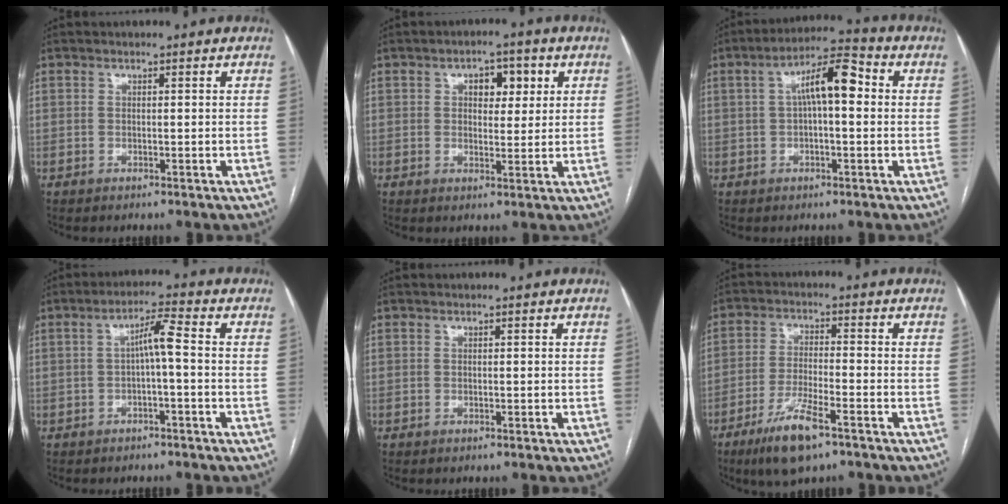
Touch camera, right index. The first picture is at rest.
{"total": 5.2, "force": [1.9, 2.9, 3.9], "torque": [-0.052, 0.013, 0.027]}
{"total": 8.6, "force": [1.3, 2.2, 8.2], "torque": [-0.143, 0.037, 0.017]}
{"total": 4.4, "force": [-0.3, 0.2, 4.4], "torque": [-0.072, 0.018, -0.004]}
{"total": 0.0}
{"total": 9.0, "force": [-5.7, 1.6, 6.8], "torque": [-0.136, -0.017, -0.101]}